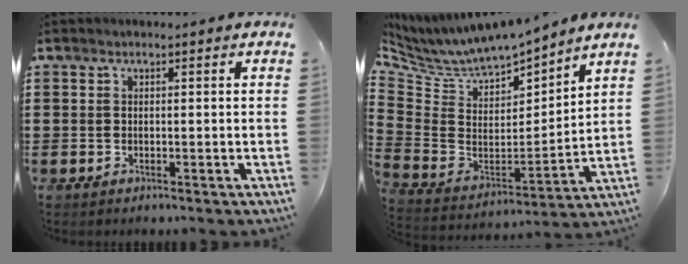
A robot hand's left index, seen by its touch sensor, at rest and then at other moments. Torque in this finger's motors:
{"motor_torque": [1.02, -1.11, 0.17, 0.13]}